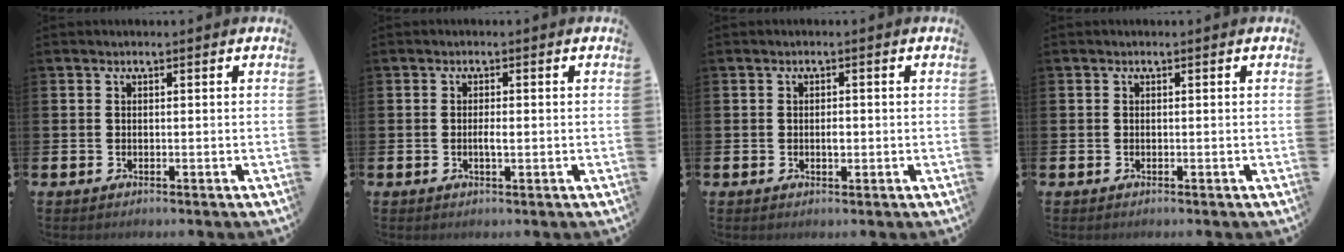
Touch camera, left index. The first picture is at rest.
{"total": 1.3, "force": [-0.1, 0.4, 1.3], "torque": [-0.017, -0.002, -0.004]}
{"total": 1.2, "force": [0.0, 0.6, 1.0], "torque": [-0.005, -0.005, -0.004]}
{"total": 0.0}